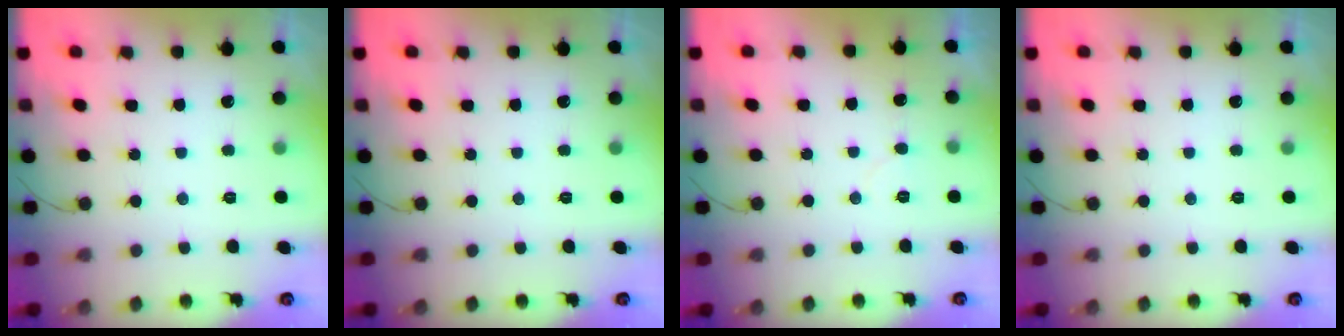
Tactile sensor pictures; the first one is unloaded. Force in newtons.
{"total": 0.0}
{"total": 4.4, "press": 4.3, "slide": 0.5}
{"total": 0.0}